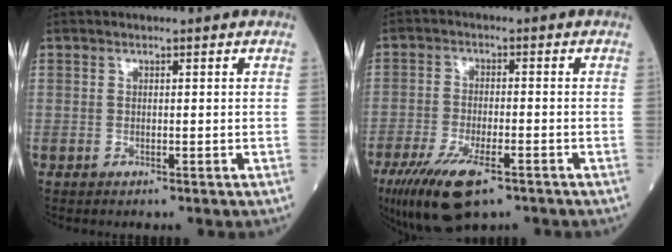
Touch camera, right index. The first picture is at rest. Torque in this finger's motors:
{"motor_torque": [0.37, -0.37, 0.21, 0.07]}